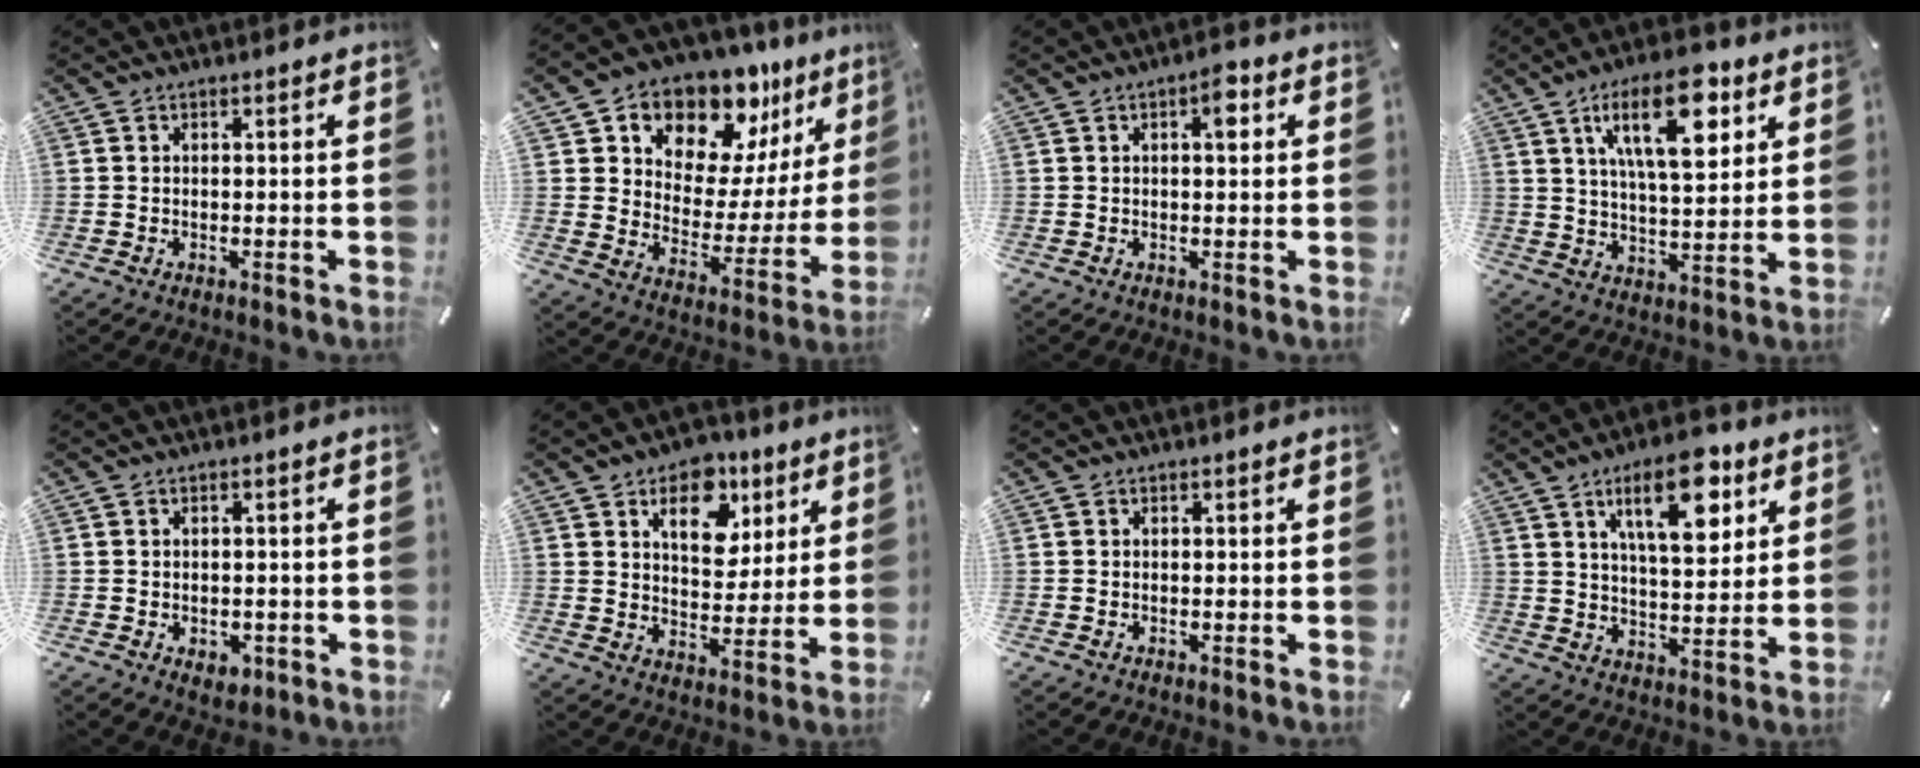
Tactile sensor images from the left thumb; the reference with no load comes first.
{"total": 13.5, "force": [11.5, 6.9, 1.9], "torque": [-0.029, -0.130, 0.204]}
{"total": 4.0, "force": [1.4, 1.8, 3.4], "torque": [-0.040, -0.005, 0.014]}
{"total": 16.4, "force": [8.2, 7.0, 12.4], "torque": [-0.191, -0.022, 0.132]}
{"total": 2.9, "force": [-1.0, 2.2, 1.6], "torque": [-0.018, 0.001, -0.017]}
{"total": 12.3, "force": [6.6, 8.5, 6.1], "torque": [-0.068, -0.033, 0.112]}
{"total": 0.0}
{"total": 15.4, "force": [8.0, 6.8, 11.2], "torque": [-0.169, -0.023, 0.131]}